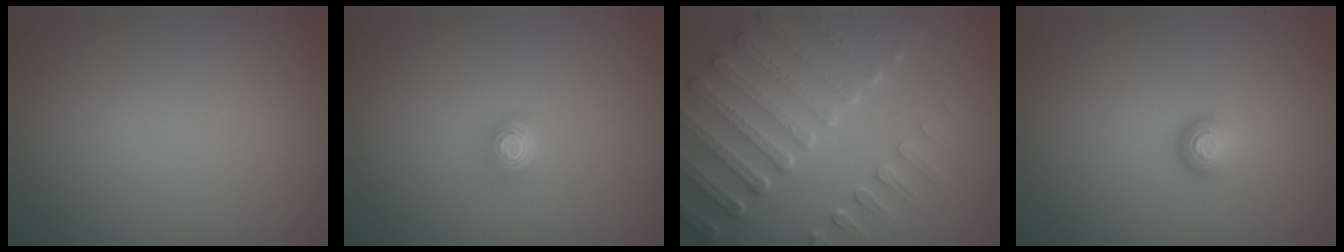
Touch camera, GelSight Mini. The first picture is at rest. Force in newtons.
{"total": 2.1, "press": 1.4, "slide": 1.6}
{"total": 7.3, "press": 5.6, "slide": 4.6}
{"total": 1.6, "press": 1.0, "slide": 1.2}